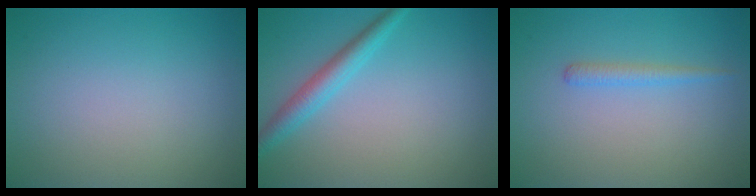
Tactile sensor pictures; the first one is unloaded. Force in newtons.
{"total": 2.6, "press": 2.6, "slide": 0.0}
{"total": 1.3, "press": 1.3, "slide": 0.0}